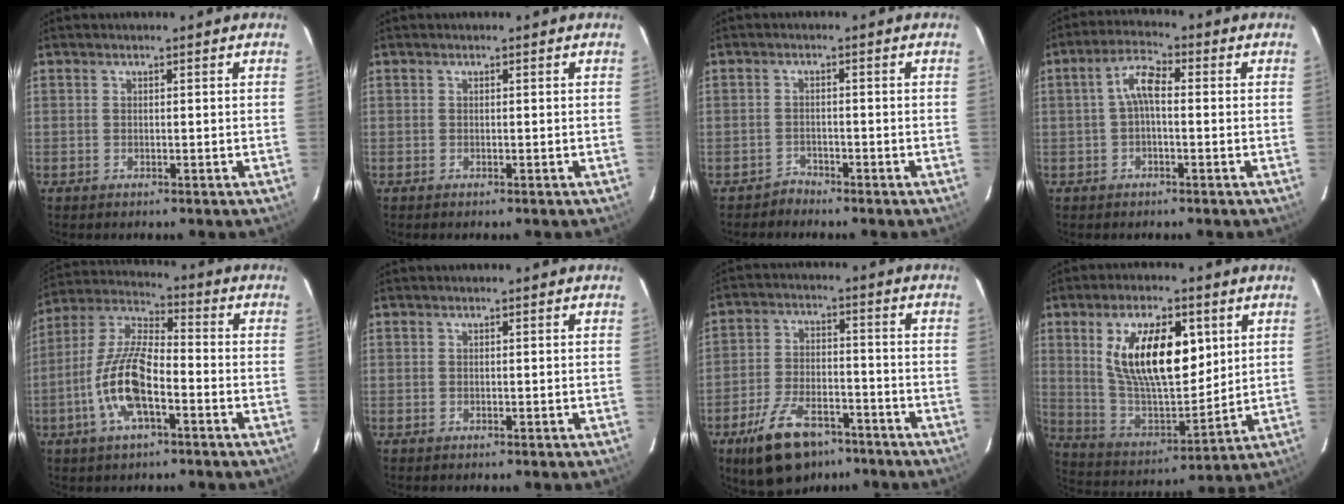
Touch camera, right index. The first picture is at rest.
{"total": 0.0}
{"total": 1.9, "force": [-1.6, 0.8, -0.6], "torque": [0.010, 0.009, -0.030]}
{"total": 4.7, "force": [-0.1, 1.8, 4.3], "torque": [-0.089, 0.018, -0.003]}
{"total": 13.1, "force": [-4.9, 4.5, 11.3], "torque": [-0.241, 0.000, -0.095]}
{"total": 0.0}
{"total": 14.0, "force": [-9.4, 6.8, 7.9], "torque": [-0.169, -0.006, -0.156]}
{"total": 18.7, "force": [6.2, 8.4, 15.6], "torque": [-0.277, 0.000, 0.123]}